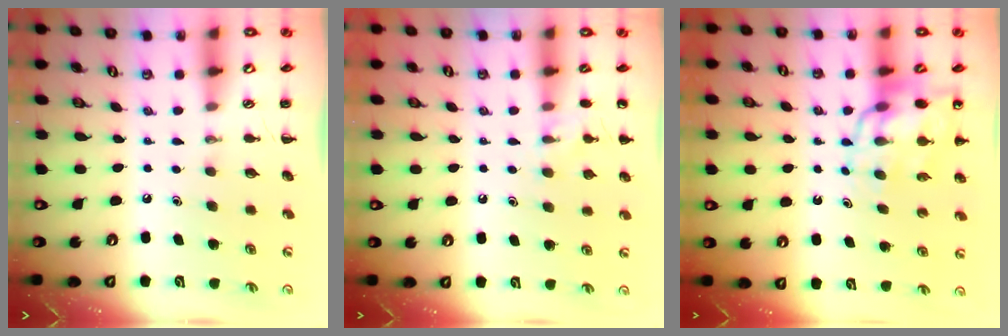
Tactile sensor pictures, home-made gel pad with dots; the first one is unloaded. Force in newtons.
{"total": 7.1, "press": 6.8, "slide": 2.1}
{"total": 14.7, "press": 14.2, "slide": 3.9}